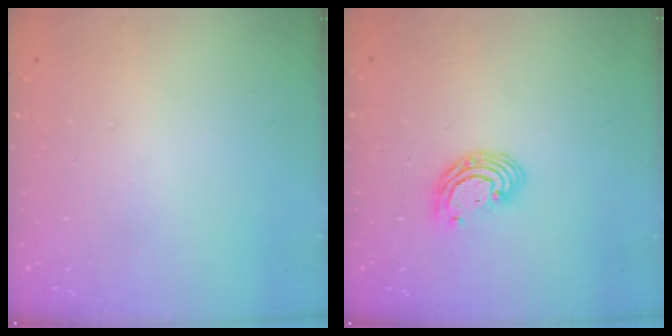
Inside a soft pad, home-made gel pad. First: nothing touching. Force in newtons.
{"total": 7.2, "press": 7.2, "slide": 1.0}